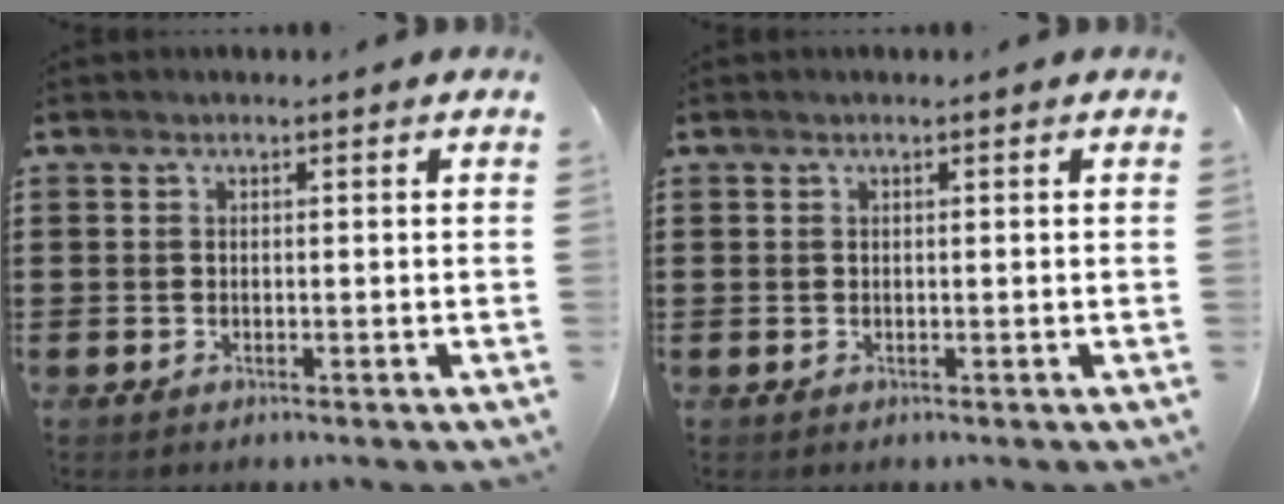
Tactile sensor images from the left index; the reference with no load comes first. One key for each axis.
{"total": 0.0}